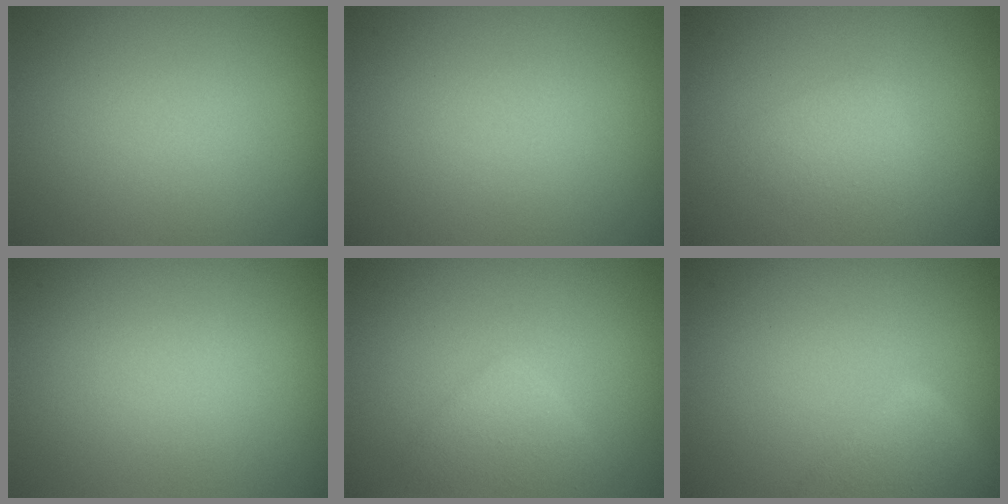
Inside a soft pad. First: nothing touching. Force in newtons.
{"total": 0.0}
{"total": 1.4, "press": 1.4, "slide": 0.1}
{"total": 0.0}
{"total": 2.3, "press": 2.3, "slide": 0.1}
{"total": 4.1, "press": 4.1, "slide": 0.1}